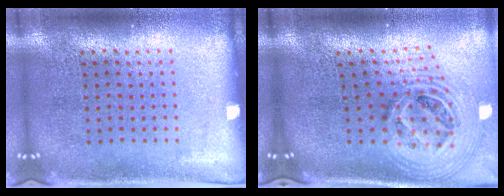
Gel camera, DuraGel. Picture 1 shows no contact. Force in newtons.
{"total": 2.8, "press": 2.0, "slide": 1.9}